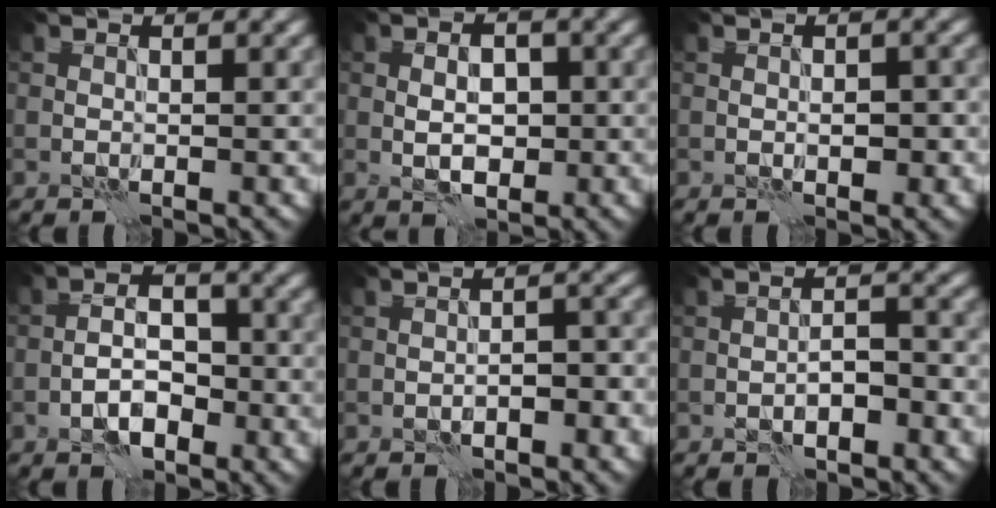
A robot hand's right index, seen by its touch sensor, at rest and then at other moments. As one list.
[{"total": 3.3, "force": [-0.3, 2.0, 2.6], "torque": [-0.038, 0.002, -0.006]}, {"total": 2.0, "force": [-0.4, 0.9, 1.8], "torque": [-0.024, 0.001, -0.005]}, {"total": 3.7, "force": [-1.8, 1.9, 2.6], "torque": [-0.040, 0.010, -0.036]}, {"total": 2.2, "force": [-1.0, 0.9, 1.8], "torque": [-0.023, 0.009, -0.018]}, {"total": 2.4, "force": [-1.1, 1.0, 1.9], "torque": [-0.028, 0.006, -0.020]}]